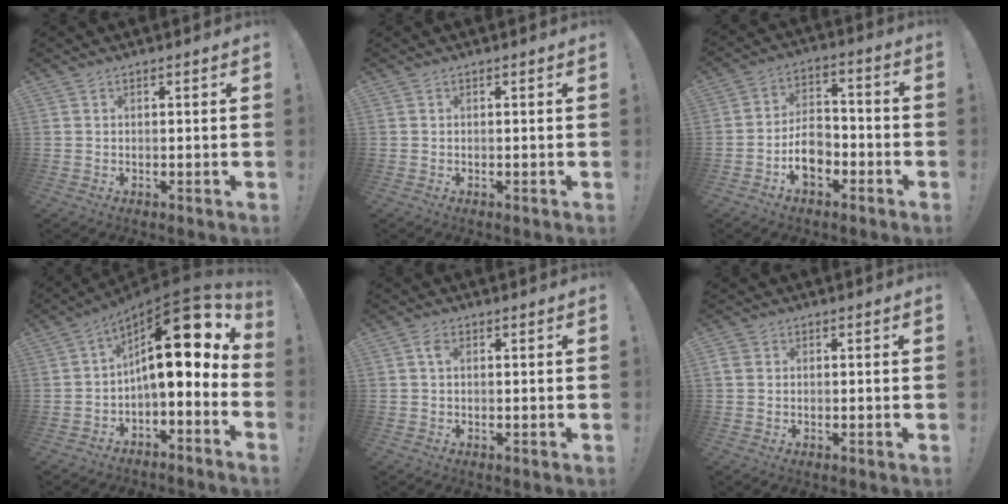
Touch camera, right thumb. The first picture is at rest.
{"total": 0.0}
{"total": 10.1, "force": [-4.4, 6.7, 6.1], "torque": [-0.096, 0.030, -0.075]}
{"total": 18.9, "force": [4.5, 7.0, 17.0], "torque": [-0.268, -0.029, 0.077]}
{"total": 2.2, "force": [0.6, 1.2, 1.7], "torque": [-0.028, 0.001, 0.008]}
{"total": 1.8, "force": [0.2, 1.6, 0.8], "torque": [-0.016, 0.006, 0.006]}